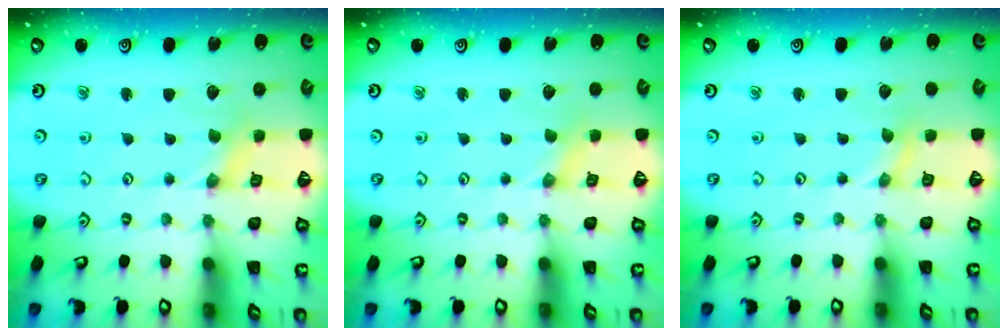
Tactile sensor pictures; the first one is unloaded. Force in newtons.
{"total": 0.0}
{"total": 0.0}